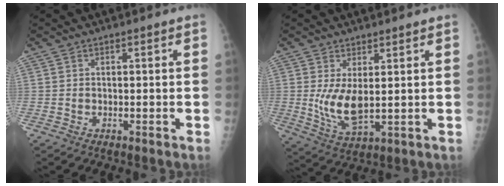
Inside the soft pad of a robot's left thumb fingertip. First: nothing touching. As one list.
[{"total": 7.3, "force": [1.2, 3.0, 6.6], "torque": [-0.126, -0.024, 0.035]}]